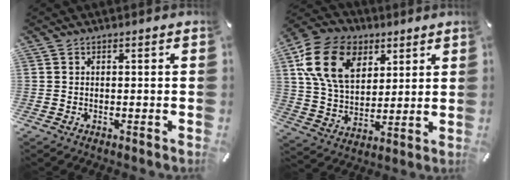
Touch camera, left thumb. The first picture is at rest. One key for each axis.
{"total": 16.5, "fx": 6.6, "fy": 12.1, "fz": 9.1, "tx": -0.202, "ty": -0.010, "tz": 0.124}